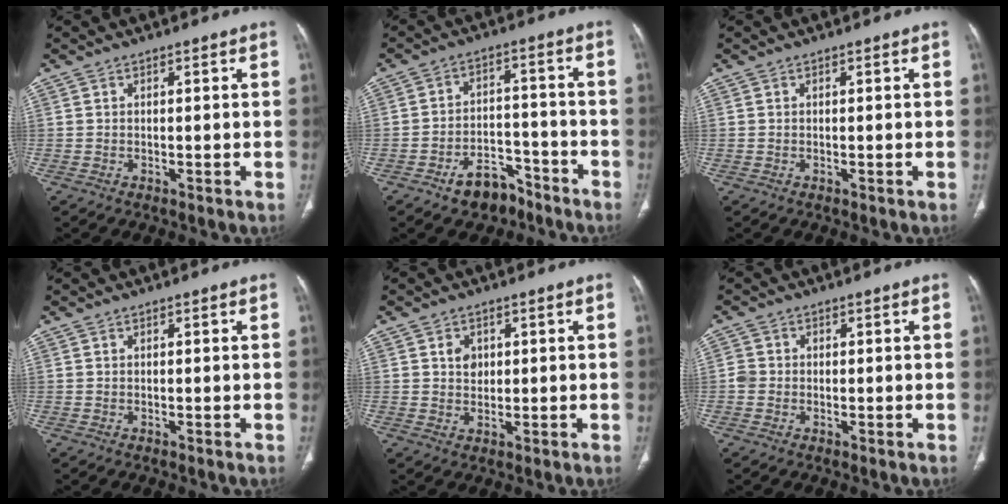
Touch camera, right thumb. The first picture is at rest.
{"total": 8.2, "force": [-5.6, 4.9, 3.3], "torque": [-0.026, 0.052, -0.087]}
{"total": 0.0}
{"total": 0.0}
{"total": 3.1, "force": [0.9, 2.6, 1.6], "torque": [-0.011, -0.003, 0.017]}
{"total": 2.2, "force": [-0.4, 2.1, 0.7], "torque": [-0.006, 0.009, -0.011]}